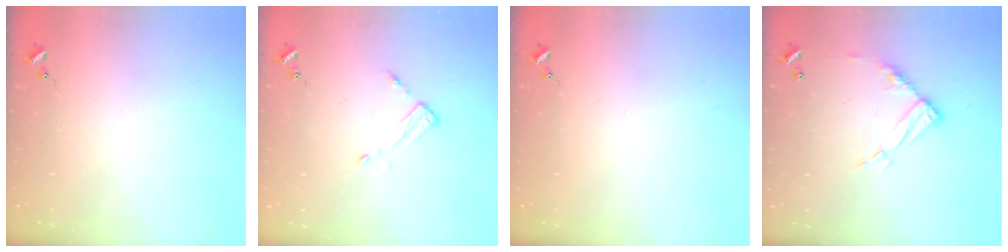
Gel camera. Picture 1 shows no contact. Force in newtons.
{"total": 3.7, "press": 3.6, "slide": 0.4}
{"total": 0.0}
{"total": 12.2, "press": 12.1, "slide": 0.9}